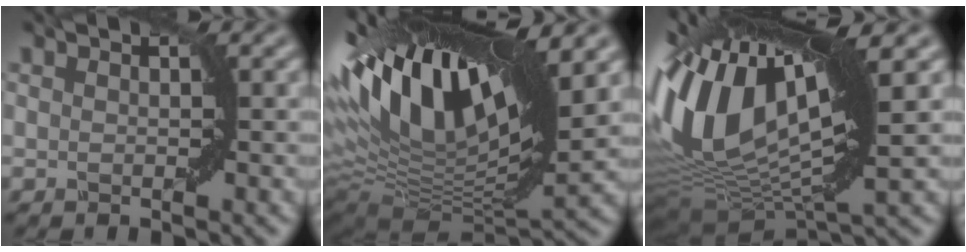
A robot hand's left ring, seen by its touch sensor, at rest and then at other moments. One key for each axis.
{"total": 16.1, "fx": 6.9, "fy": 5.5, "fz": 13.5, "tx": -0.255, "ty": 0.026, "tz": 0.118}
{"total": 15.5, "fx": 2.9, "fy": 6.9, "fz": 13.5, "tx": -0.295, "ty": 0.020, "tz": 0.045}